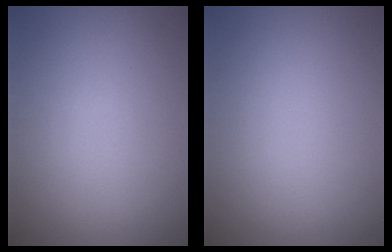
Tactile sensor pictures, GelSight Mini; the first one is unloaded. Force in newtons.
{"total": 0.0}